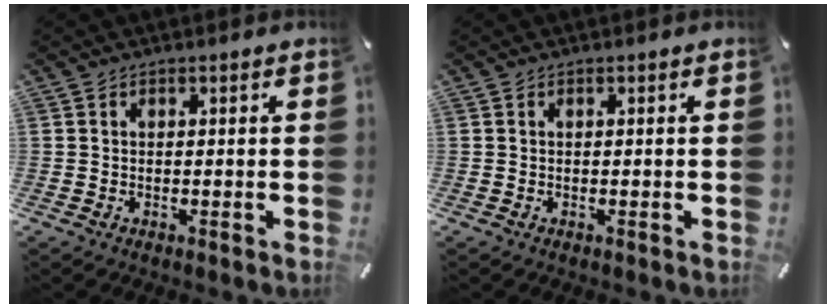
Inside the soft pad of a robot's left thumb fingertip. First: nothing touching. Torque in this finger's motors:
{"motor_torque": [0.00, 0.00, -0.03, 0.04, 0.00]}